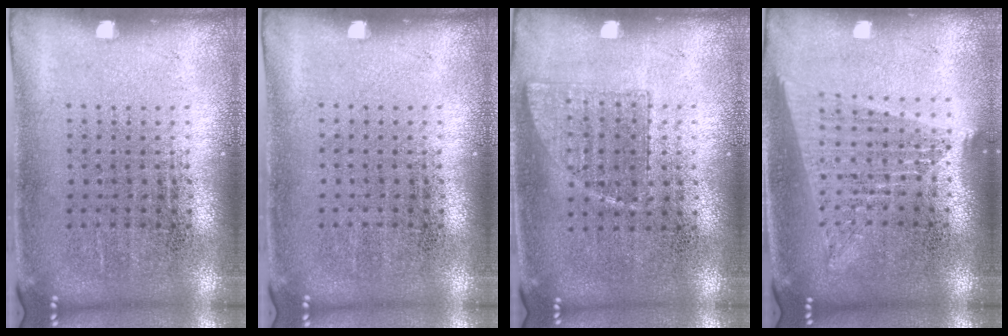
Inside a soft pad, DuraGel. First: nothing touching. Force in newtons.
{"total": 0.0}
{"total": 0.6, "press": 0.6, "slide": 0.3}
{"total": 1.8, "press": 1.6, "slide": 0.8}